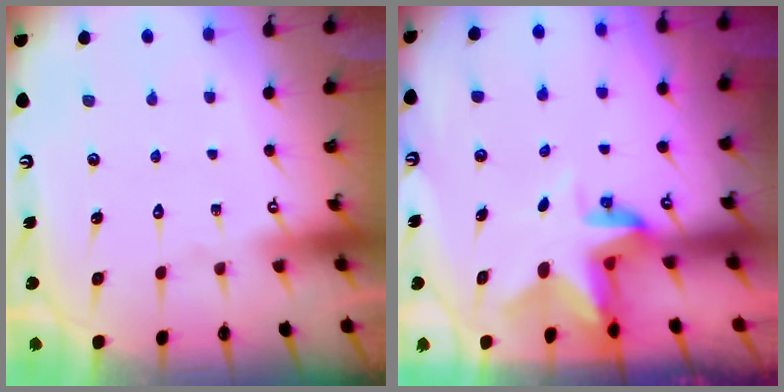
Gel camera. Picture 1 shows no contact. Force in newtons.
{"total": 3.4, "press": 3.4, "slide": 0.3}